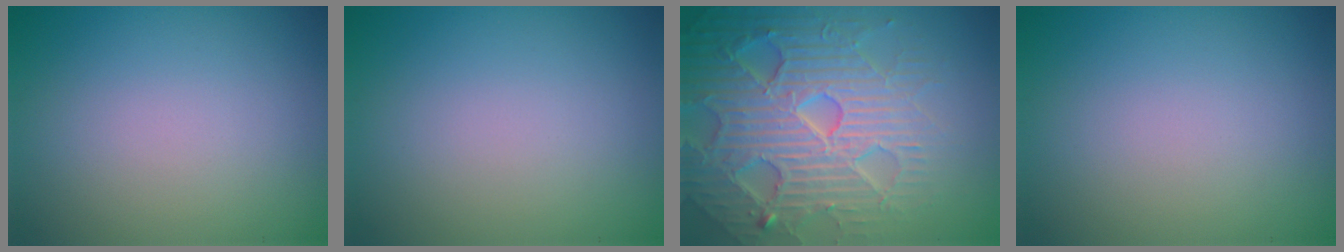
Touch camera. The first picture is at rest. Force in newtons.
{"total": 0.0}
{"total": 6.8, "press": 6.7, "slide": 1.5}
{"total": 0.0}